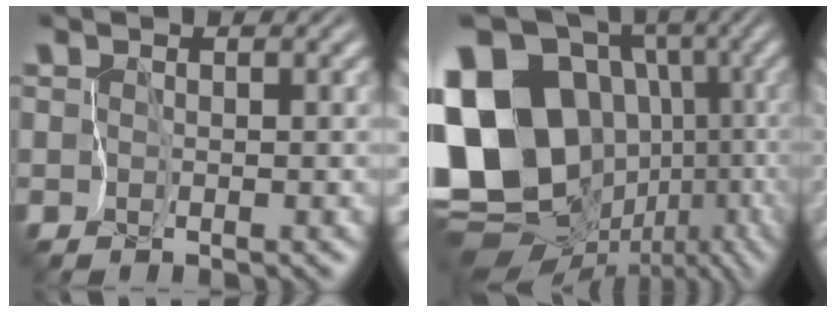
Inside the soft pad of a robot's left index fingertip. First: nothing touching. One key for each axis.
{"total": 17.7, "fx": -0.5, "fy": 14.2, "fz": 10.6, "tx": -0.231, "ty": 0.000, "tz": 0.026}